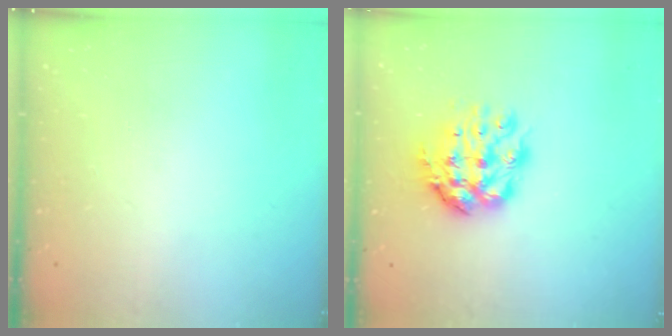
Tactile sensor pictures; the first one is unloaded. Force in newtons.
{"total": 9.9, "press": 9.8, "slide": 1.0}